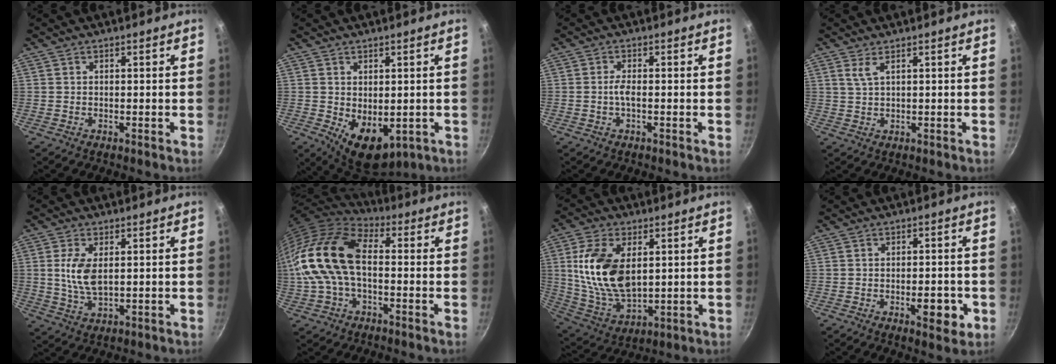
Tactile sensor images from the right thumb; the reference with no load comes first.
{"total": 8.8, "force": [-1.1, 5.7, 6.5], "torque": [-0.075, -0.017, 0.002]}
{"total": 2.2, "force": [-0.5, 0.6, 2.1], "torque": [-0.048, 0.007, -0.012]}
{"total": 2.2, "force": [1.1, 0.6, 1.8], "torque": [-0.039, -0.005, 0.026]}
{"total": 7.3, "force": [1.2, 3.7, 6.2], "torque": [-0.124, -0.007, 0.025]}
{"total": 19.9, "force": [-0.3, 12.0, 15.9], "torque": [-0.320, 0.031, -0.020]}
{"total": 16.7, "force": [3.2, 9.6, 13.2], "torque": [-0.241, -0.020, 0.074]}
{"total": 6.3, "force": [-1.9, 2.7, 5.3], "torque": [-0.052, 0.002, -0.023]}